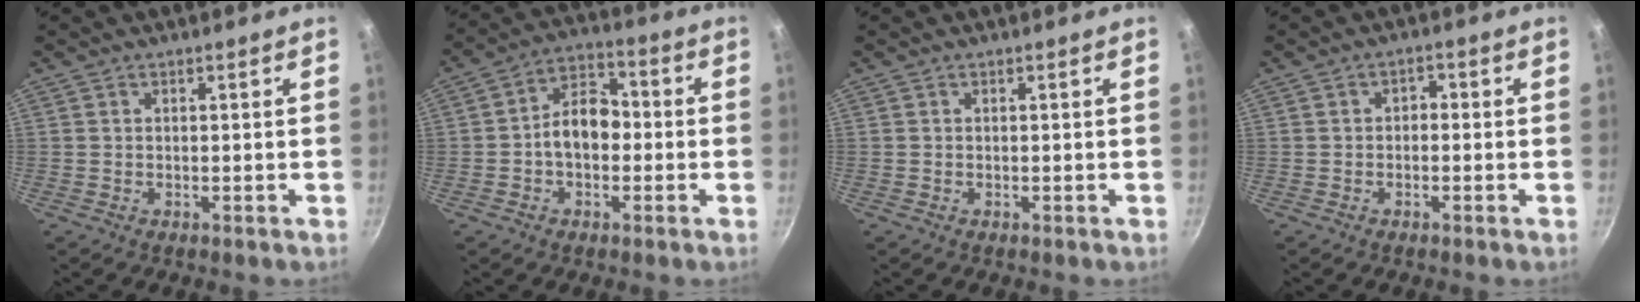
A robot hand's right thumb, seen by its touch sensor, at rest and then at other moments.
{"total": 9.3, "force": [-1.1, 6.5, 6.5], "torque": [-0.069, 0.036, -0.032]}
{"total": 0.0}
{"total": 1.9, "force": [-0.5, 1.4, 1.1], "torque": [-0.012, 0.010, -0.012]}